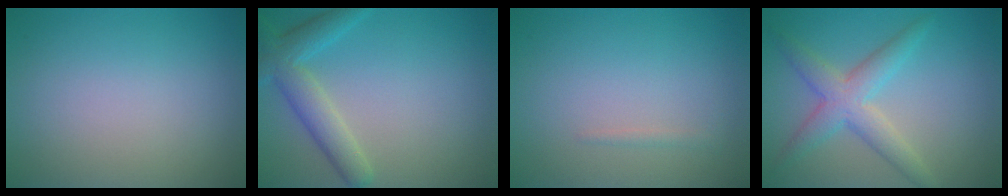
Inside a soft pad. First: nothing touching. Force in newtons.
{"total": 4.1, "press": 4.1, "slide": 0.3}
{"total": 0.6, "press": 0.6, "slide": 0.0}
{"total": 4.2, "press": 4.2, "slide": 0.2}